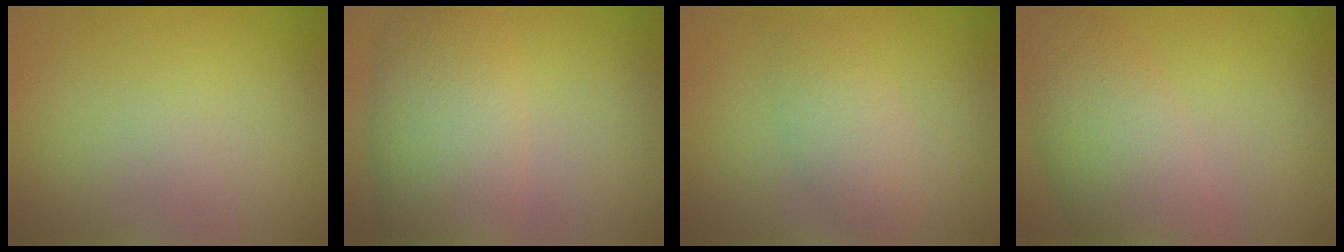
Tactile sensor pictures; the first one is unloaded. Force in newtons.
{"total": 7.5, "press": 7.5, "slide": 0.1}
{"total": 2.7, "press": 2.7, "slide": 0.1}
{"total": 6.3, "press": 6.3, "slide": 0.1}